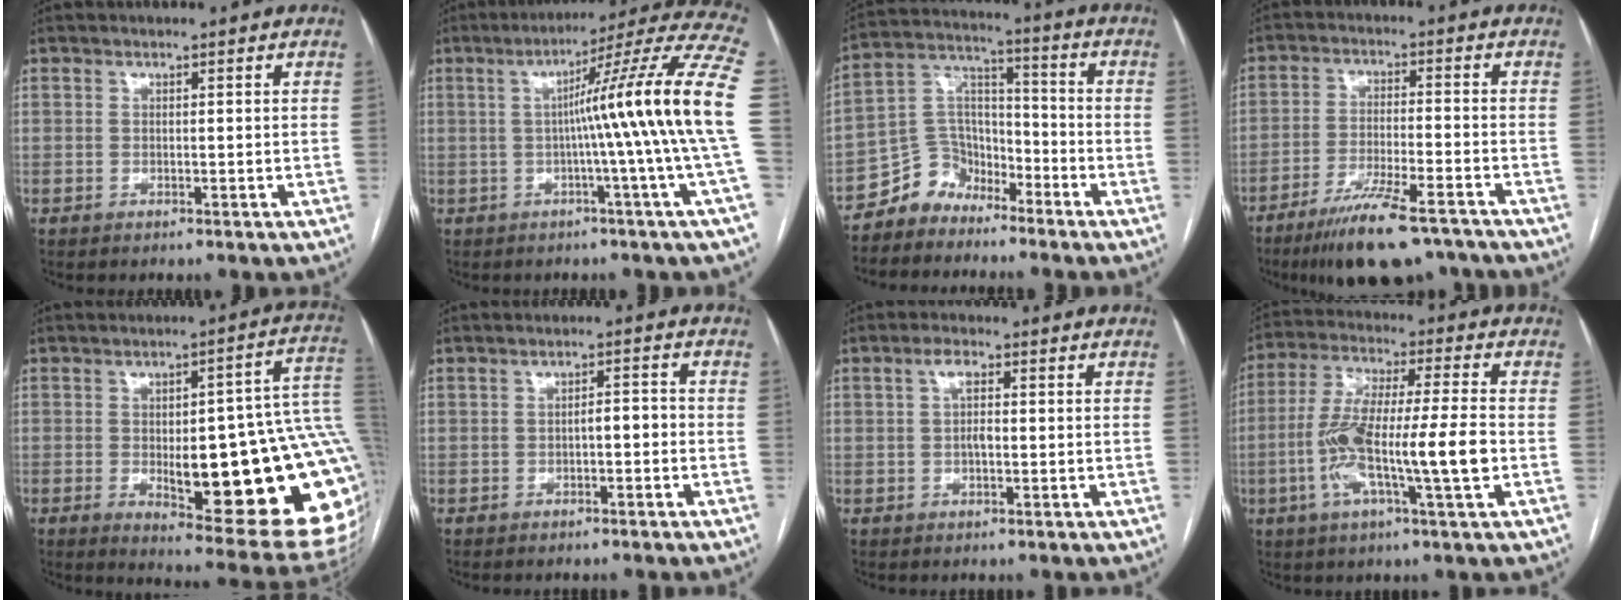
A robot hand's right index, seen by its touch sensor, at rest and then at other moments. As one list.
[{"total": 17.0, "force": [-0.9, -3.1, 16.7], "torque": [-0.216, 0.011, -0.025]}, {"total": 7.9, "force": [-6.1, 5.0, 0.4], "torque": [0.001, 0.048, -0.118]}, {"total": 13.5, "force": [-10.4, 2.5, 8.3], "torque": [-0.137, -0.018, -0.168]}, {"total": 26.9, "force": [-2.2, 6.1, 26.2], "torque": [-0.231, 0.016, -0.014]}, {"total": 2.5, "force": [-0.8, 0.9, 2.2], "torque": [-0.032, 0.012, -0.012]}, {"total": 2.9, "force": [0.3, 1.2, 2.7], "torque": [-0.051, 0.010, 0.004]}, {"total": 14.5, "force": [-3.2, 0.8, 14.1], "torque": [-0.272, 0.006, -0.061]}]